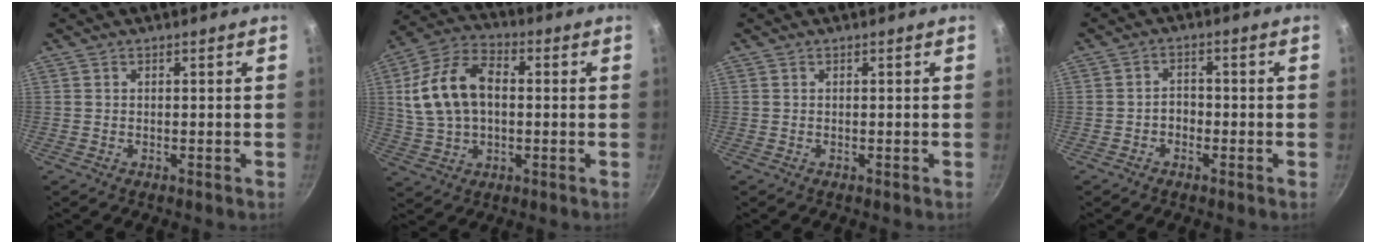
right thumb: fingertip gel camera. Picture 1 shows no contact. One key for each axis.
{"total": 15.4, "fx": 1.6, "fy": 9.9, "fz": 11.6, "tx": -0.209, "ty": 0.027, "tz": 0.022}
{"total": 0.0}
{"total": 2.4, "fx": -1.0, "fy": 1.8, "fz": 1.3, "tx": -0.004, "ty": 0.016, "tz": -0.020}